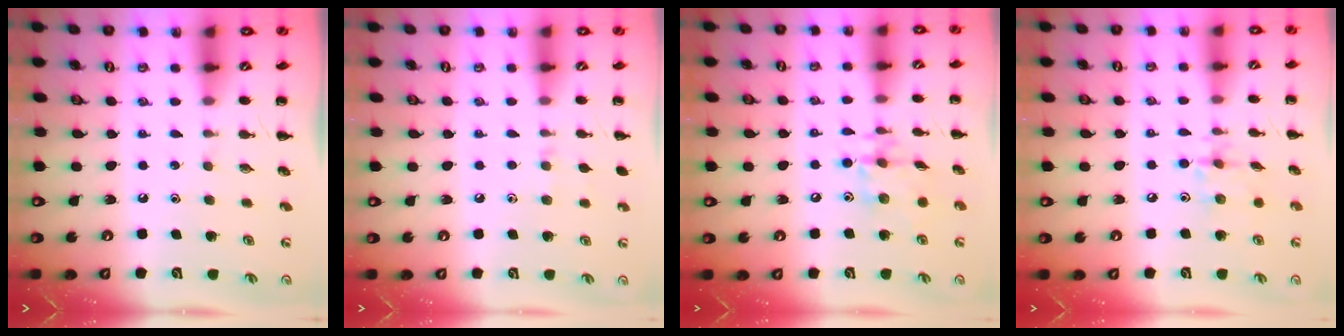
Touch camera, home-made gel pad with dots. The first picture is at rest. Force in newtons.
{"total": 4.9, "press": 4.6, "slide": 1.7}
{"total": 10.8, "press": 10.7, "slide": 1.2}
{"total": 5.4, "press": 5.4, "slide": 0.5}